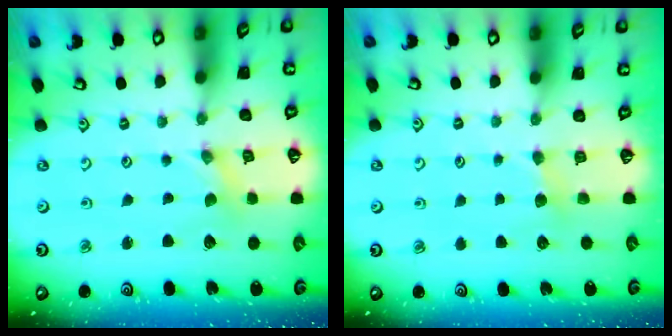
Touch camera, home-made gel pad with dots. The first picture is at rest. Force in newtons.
{"total": 3.7, "press": 3.7, "slide": 0.6}